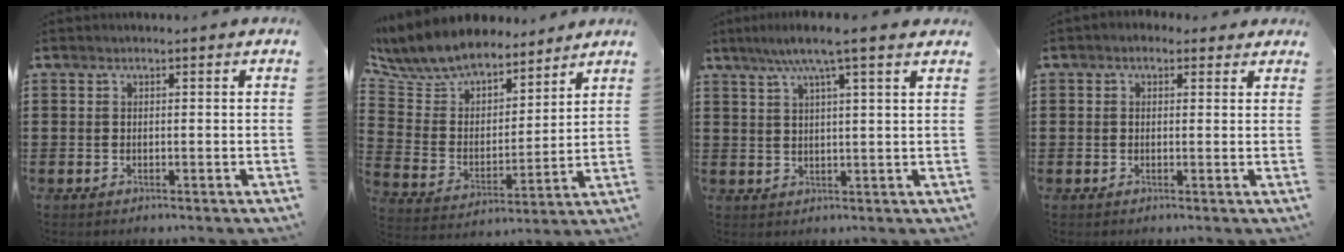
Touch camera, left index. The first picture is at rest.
{"total": 8.4, "force": [7.8, 2.7, 1.2], "torque": [-0.071, -0.054, 0.141]}
{"total": 5.7, "force": [4.0, -0.3, 4.0], "torque": [-0.088, -0.002, 0.068]}
{"total": 1.5, "force": [0.8, 1.2, 0.5], "torque": [-0.014, 0.009, 0.013]}